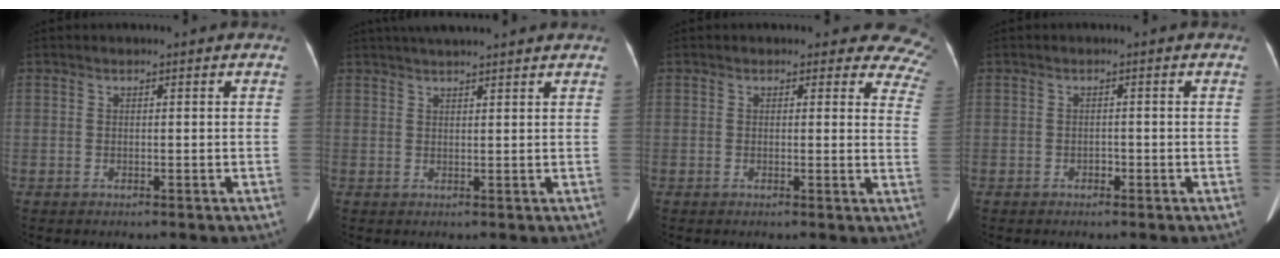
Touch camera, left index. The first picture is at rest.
{"total": 8.2, "force": [7.2, 0.2, 3.9], "torque": [-0.061, 0.039, 0.097]}
{"total": 9.6, "force": [8.5, 4.2, 1.6], "torque": [0.037, -0.030, 0.040]}
{"total": 0.8, "force": [-0.6, 0.5, 0.3], "torque": [-0.006, -0.001, -0.009]}